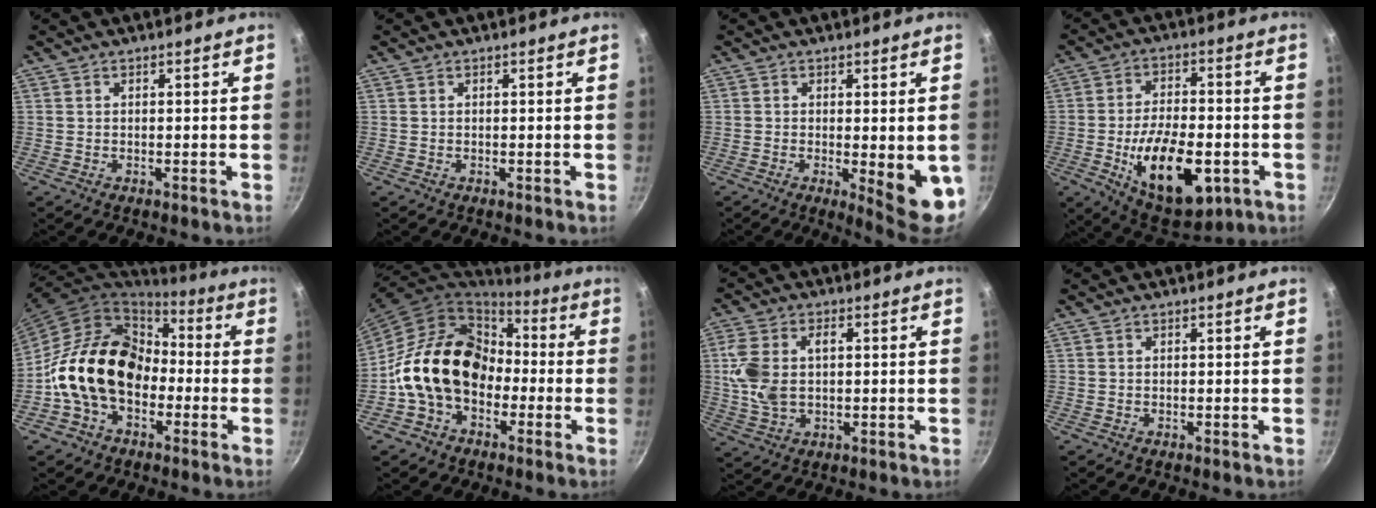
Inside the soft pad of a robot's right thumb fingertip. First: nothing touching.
{"total": 0.0}
{"total": 9.6, "force": [-1.5, 2.6, 9.1], "torque": [-0.102, -0.011, -0.011]}
{"total": 18.7, "force": [-5.3, 9.5, 15.3], "torque": [-0.224, 0.013, -0.072]}
{"total": 18.0, "force": [-3.0, 13.1, 11.9], "torque": [-0.172, 0.051, -0.064]}
{"total": 17.6, "force": [-2.7, 13.3, 11.2], "torque": [-0.161, 0.054, -0.055]}
{"total": 9.5, "force": [1.1, 5.9, 7.3], "torque": [-0.148, 0.009, 0.019]}
{"total": 0.0}